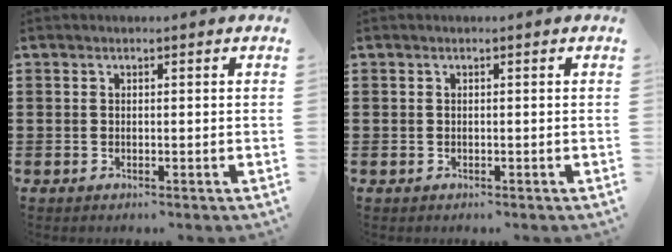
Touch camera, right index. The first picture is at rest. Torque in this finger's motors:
{"motor_torque": [-0.09, 0.08, 0.02, -0.01]}